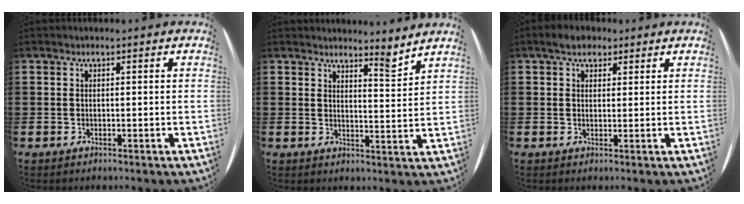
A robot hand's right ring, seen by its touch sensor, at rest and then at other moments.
{"total": 3.8, "force": [3.7, 0.0, 1.0], "torque": [-0.020, -0.026, 0.061]}
{"total": 2.5, "force": [1.9, 1.4, 0.8], "torque": [-0.024, 0.011, 0.034]}